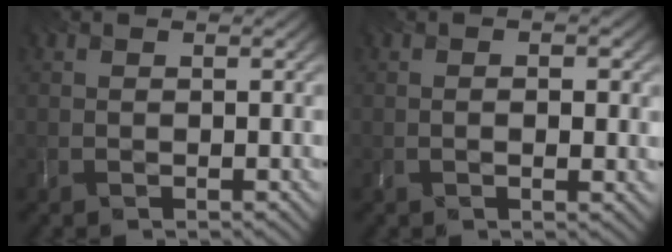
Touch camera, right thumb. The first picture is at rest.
{"total": 1.7, "force": [0.1, 0.5, 1.7], "torque": [-0.024, -0.006, 0.004]}